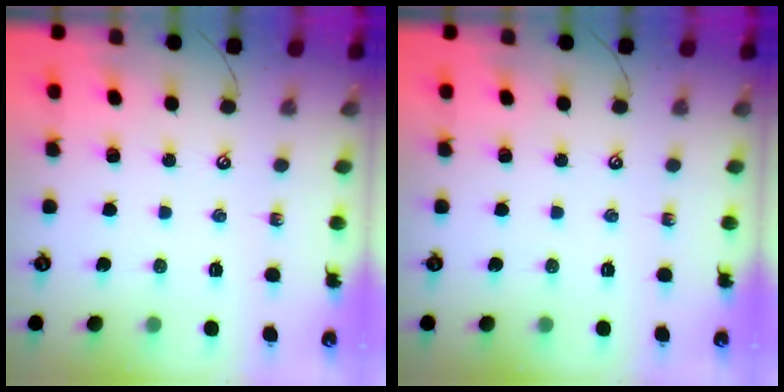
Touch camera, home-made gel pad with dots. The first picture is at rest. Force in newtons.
{"total": 0.0}